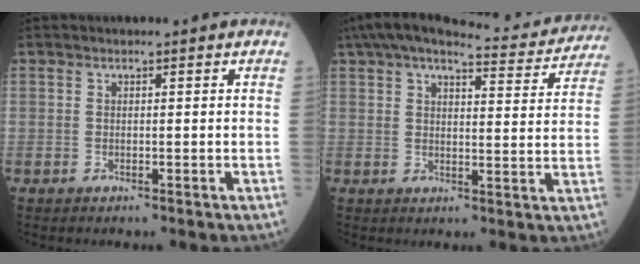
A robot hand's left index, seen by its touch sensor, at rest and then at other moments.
{"total": 19.1, "force": [17.1, 3.0, 8.0], "torque": [-0.119, -0.011, 0.210]}